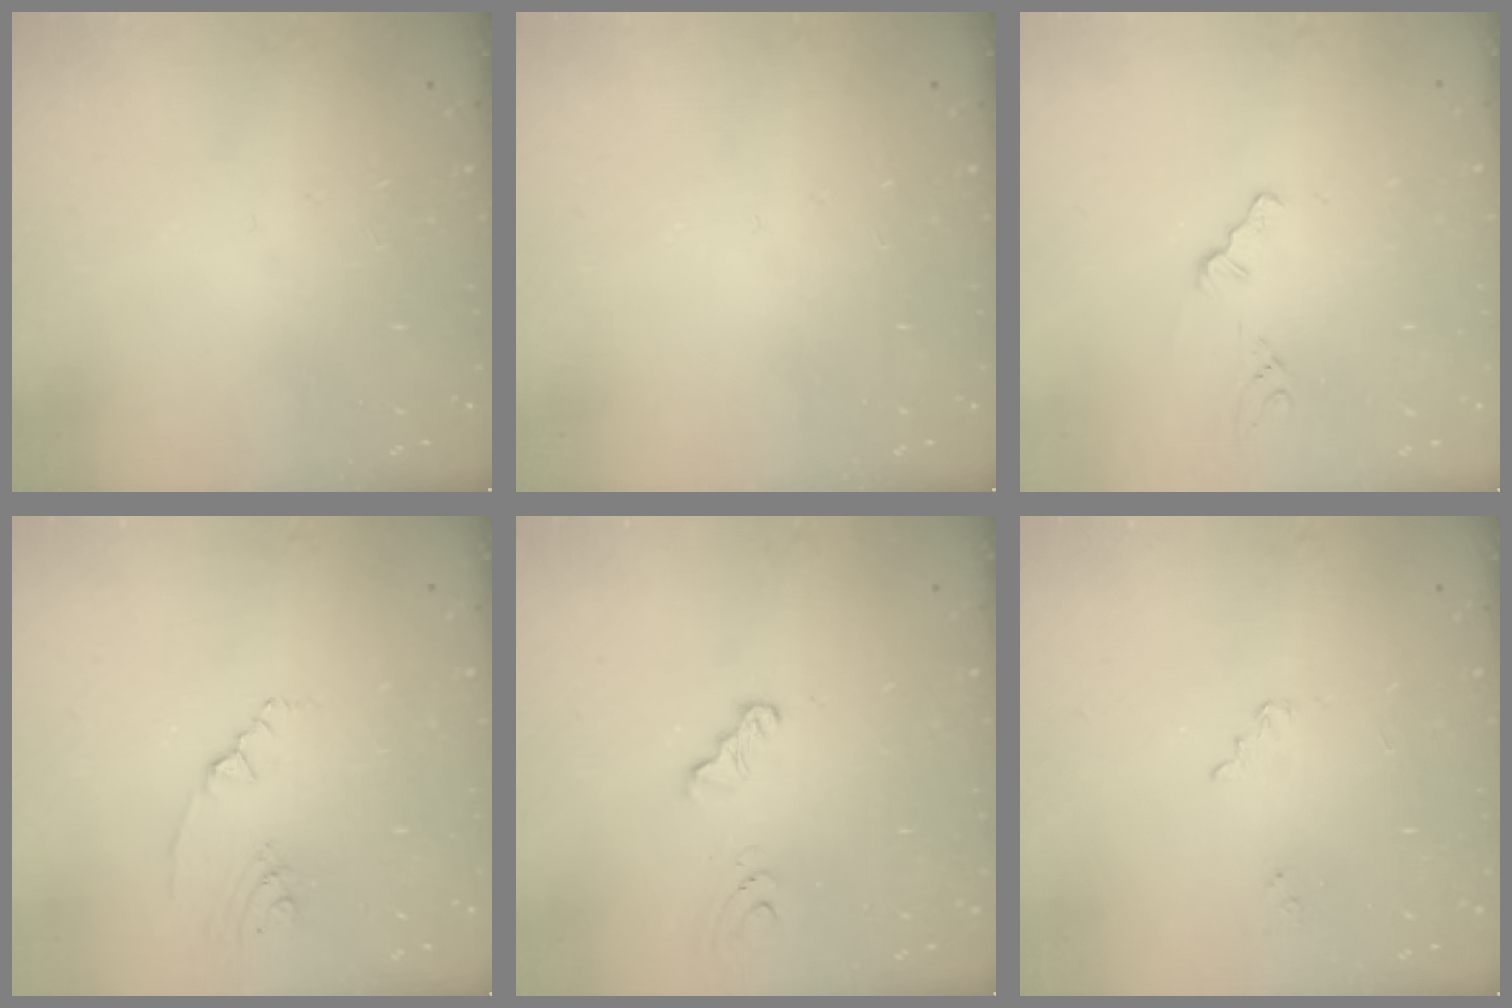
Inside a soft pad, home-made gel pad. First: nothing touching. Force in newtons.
{"total": 0.0}
{"total": 1.3, "press": 1.3, "slide": 0.2}
{"total": 2.5, "press": 2.1, "slide": 1.3}
{"total": 3.7, "press": 2.8, "slide": 2.3}
{"total": 2.2, "press": 2.2, "slide": 0.2}